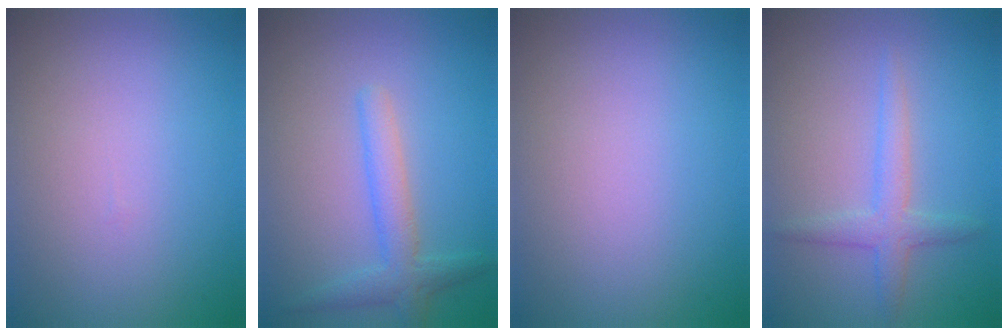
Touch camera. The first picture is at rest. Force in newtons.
{"total": 2.8, "press": 2.8, "slide": 0.1}
{"total": 0.0}
{"total": 2.5, "press": 2.5, "slide": 0.0}